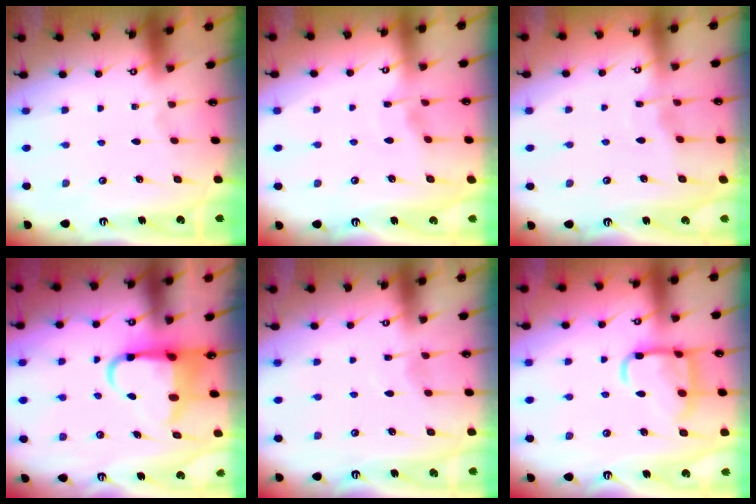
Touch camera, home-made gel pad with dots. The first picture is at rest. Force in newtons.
{"total": 2.9, "press": 2.9, "slide": 0.5}
{"total": 3.0, "press": 3.0, "slide": 0.3}
{"total": 8.2, "press": 8.0, "slide": 1.3}
{"total": 5.3, "press": 5.2, "slide": 0.7}
{"total": 13.8, "press": 13.8, "slide": 1.3}